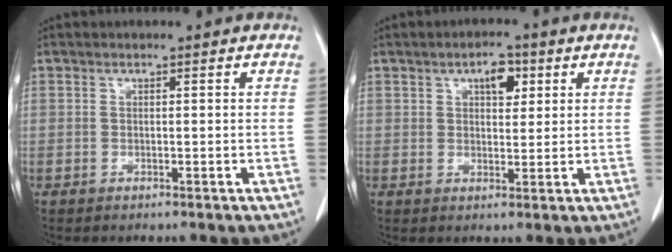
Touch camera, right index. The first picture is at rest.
{"total": 4.0, "force": [1.8, 2.0, 3.0], "torque": [-0.048, 0.007, 0.026]}